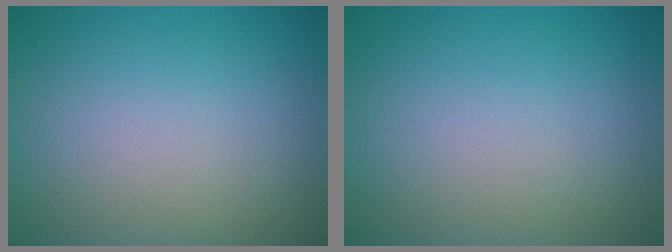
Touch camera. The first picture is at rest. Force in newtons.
{"total": 0.0}